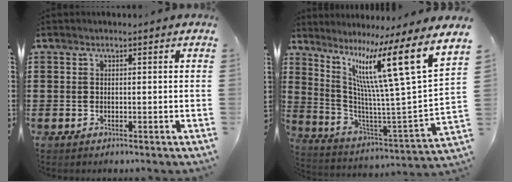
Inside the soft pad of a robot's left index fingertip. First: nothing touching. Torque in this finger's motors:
{"motor_torque": [2.14, 0.00, 1.05, 0.21]}